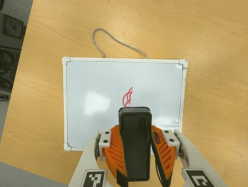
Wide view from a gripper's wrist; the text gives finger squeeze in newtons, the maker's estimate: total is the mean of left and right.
{"total": 8.8, "left": 7.6, "right": 9.9}